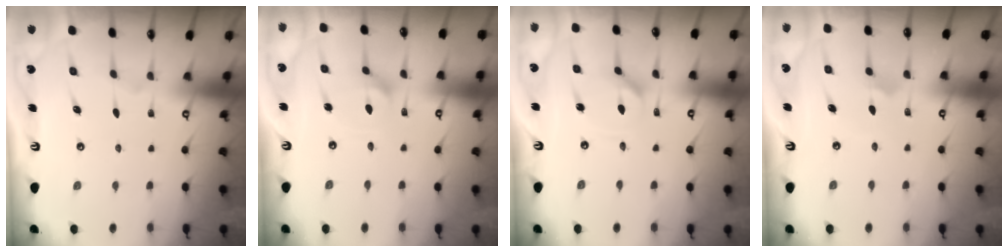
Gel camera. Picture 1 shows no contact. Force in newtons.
{"total": 2.3, "press": 2.3, "slide": 0.3}
{"total": 4.4, "press": 4.4, "slide": 0.5}
{"total": 4.2, "press": 4.2, "slide": 0.4}